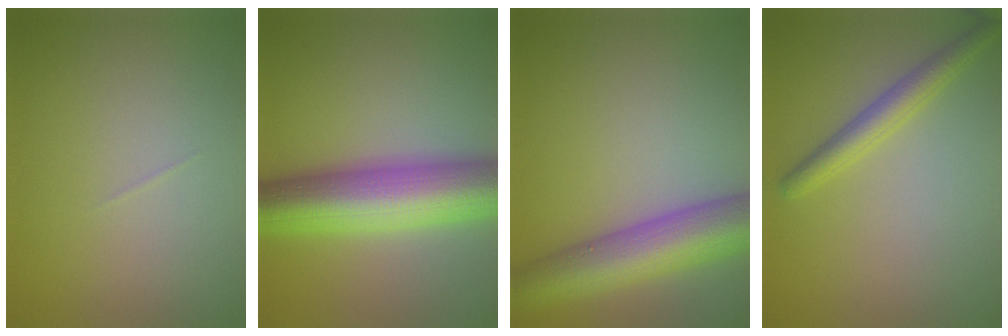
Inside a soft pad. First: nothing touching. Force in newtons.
{"total": 10.7, "press": 10.7, "slide": 0.1}
{"total": 9.1, "press": 9.1, "slide": 0.2}
{"total": 2.8, "press": 2.8, "slide": 0.1}